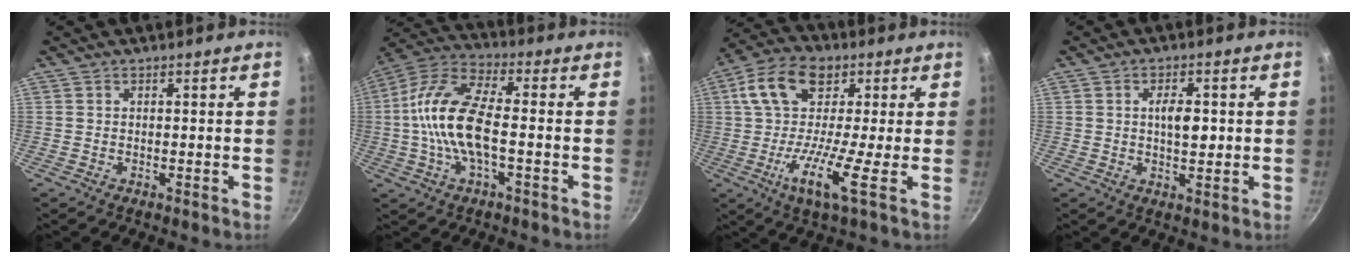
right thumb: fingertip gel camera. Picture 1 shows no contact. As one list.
[{"total": 14.7, "force": [-1.6, 6.1, 13.3], "torque": [-0.259, 0.037, -0.048]}, {"total": 14.1, "force": [0.3, 5.9, 12.8], "torque": [-0.228, 0.014, -0.023]}, {"total": 5.1, "force": [0.4, 2.6, 4.4], "torque": [-0.059, -0.001, 0.003]}]